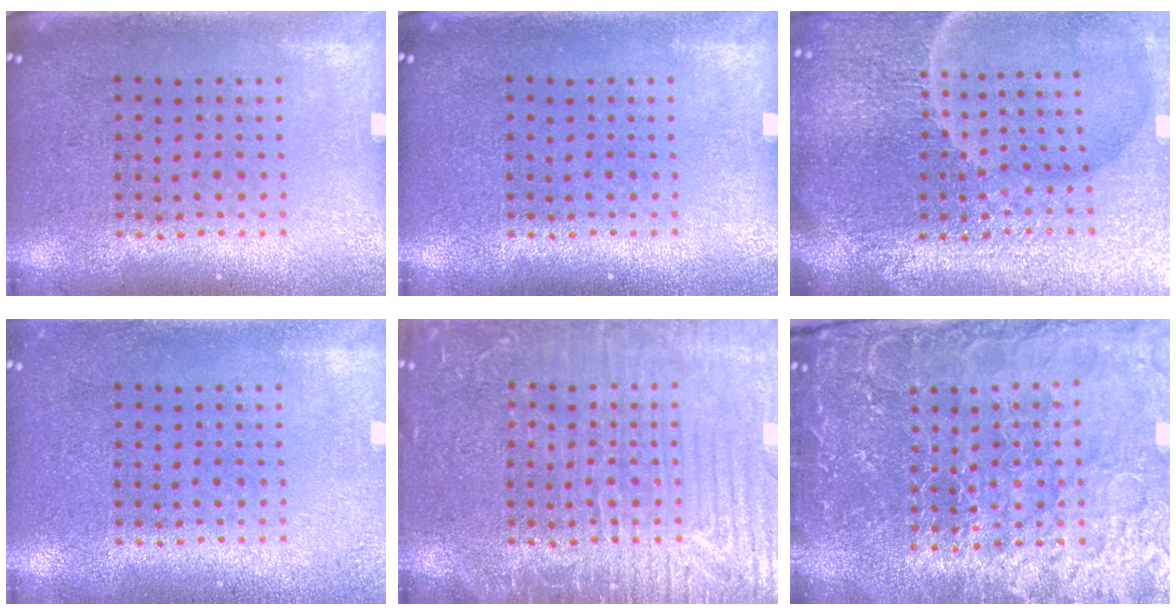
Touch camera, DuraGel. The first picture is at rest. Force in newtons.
{"total": 0.0}
{"total": 6.7, "press": 6.0, "slide": 3.1}
{"total": 1.4, "press": 1.4, "slide": 0.1}
{"total": 5.8, "press": 5.8, "slide": 0.7}
{"total": 5.2, "press": 4.8, "slide": 2.1}